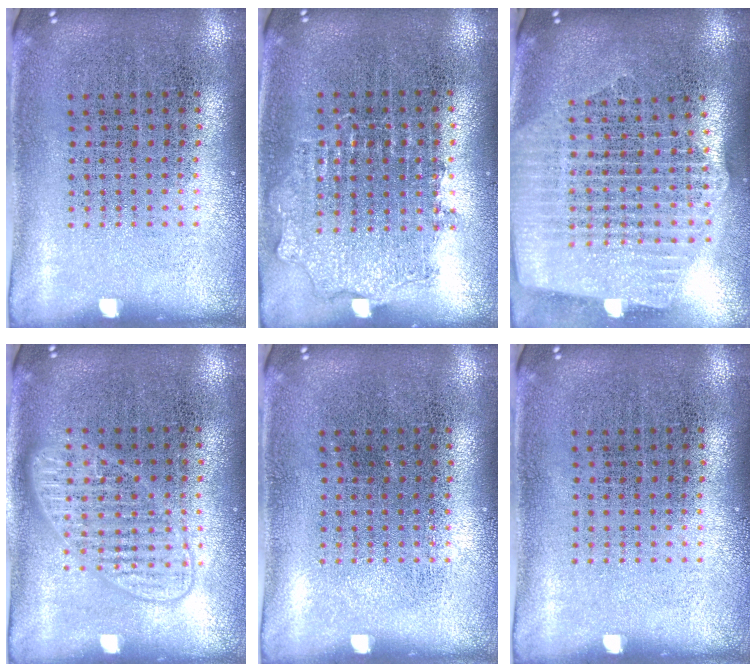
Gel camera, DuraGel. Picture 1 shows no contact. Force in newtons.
{"total": 0.9, "press": 0.8, "slide": 0.3}
{"total": 2.6, "press": 2.2, "slide": 1.4}
{"total": 1.5, "press": 1.4, "slide": 0.3}
{"total": 0.0}
{"total": 0.0}